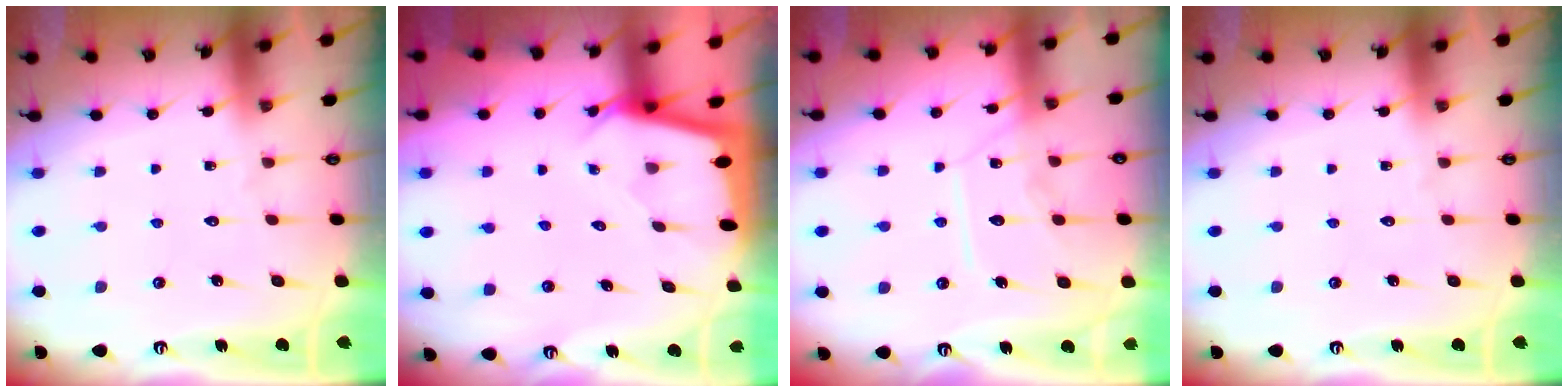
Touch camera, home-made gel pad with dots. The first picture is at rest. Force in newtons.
{"total": 2.4, "press": 2.4, "slide": 0.1}
{"total": 11.2, "press": 11.2, "slide": 1.1}
{"total": 0.0}